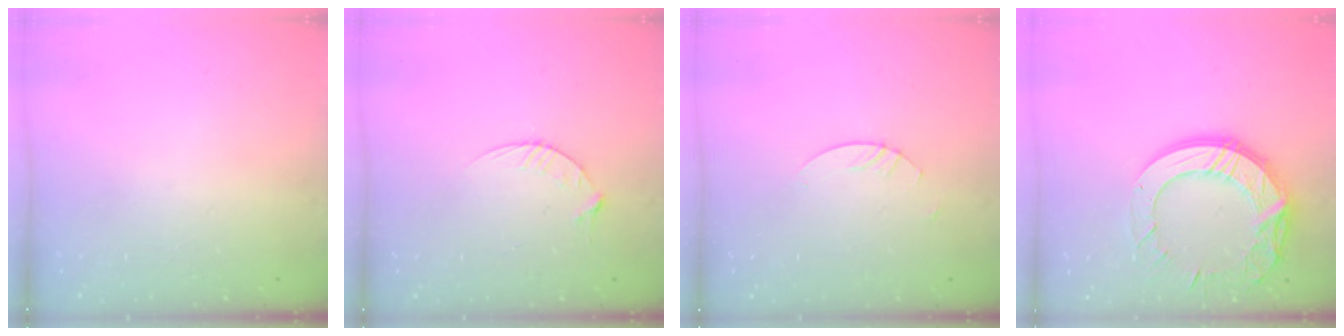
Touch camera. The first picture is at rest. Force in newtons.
{"total": 4.5, "press": 4.5, "slide": 0.5}
{"total": 2.7, "press": 2.7, "slide": 0.2}
{"total": 18.4, "press": 18.3, "slide": 1.1}